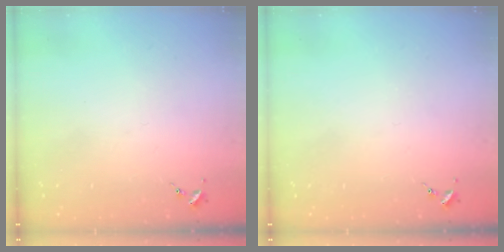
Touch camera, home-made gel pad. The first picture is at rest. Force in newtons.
{"total": 0.0}